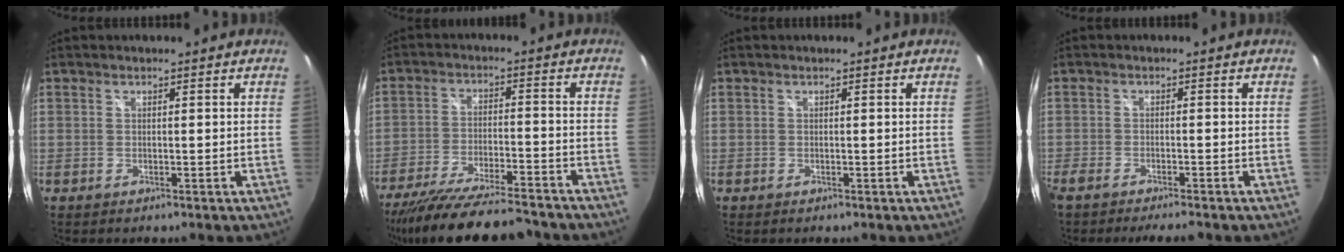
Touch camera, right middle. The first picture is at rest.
{"total": 19.8, "force": [-17.3, 3.2, 9.1], "torque": [-0.178, -0.039, -0.267]}
{"total": 0.0}
{"total": 5.4, "force": [-4.7, 1.0, 2.5], "torque": [-0.064, -0.016, -0.080]}